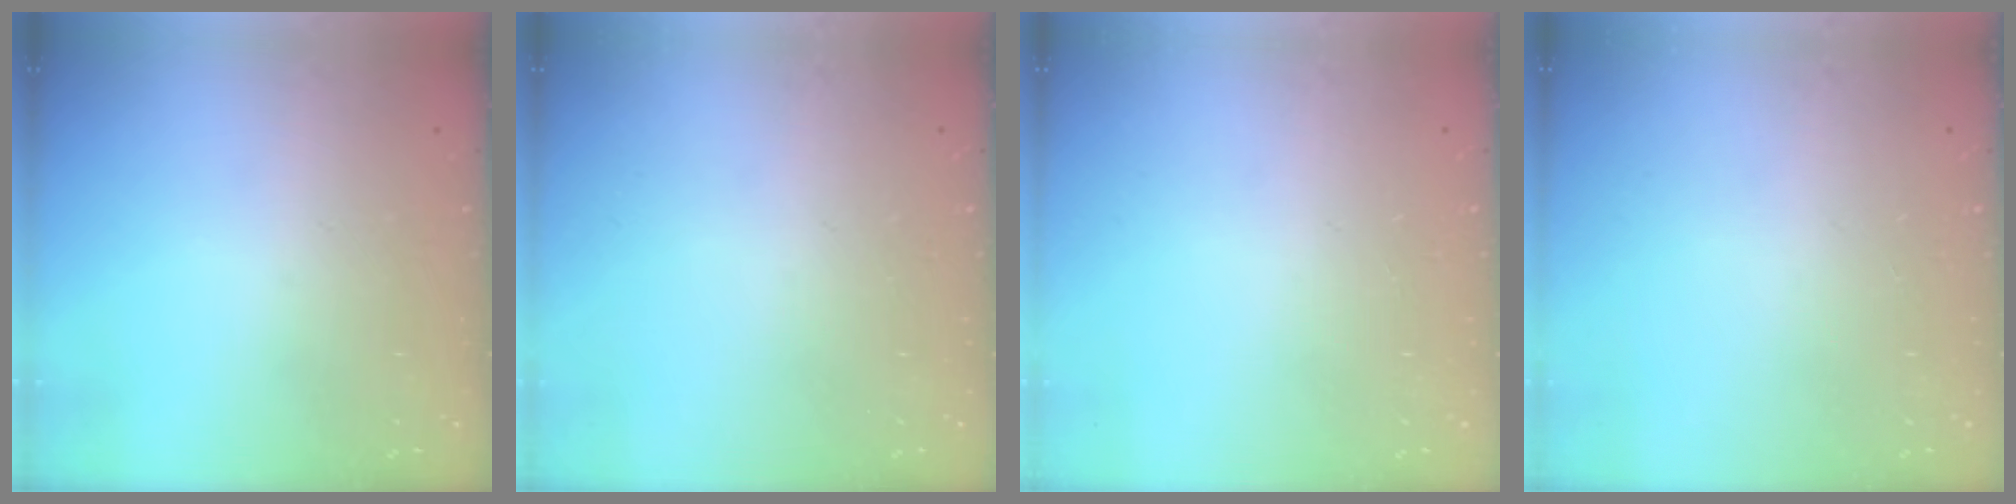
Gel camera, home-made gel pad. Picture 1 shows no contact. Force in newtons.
{"total": 0.0}
{"total": 0.0}
{"total": 0.0}